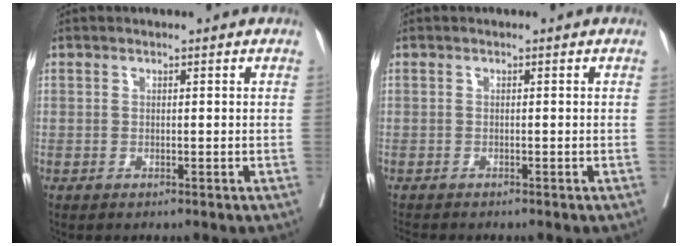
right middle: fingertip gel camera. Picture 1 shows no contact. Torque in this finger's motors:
{"motor_torque": [0.09, -0.08, -0.02, 0.00]}